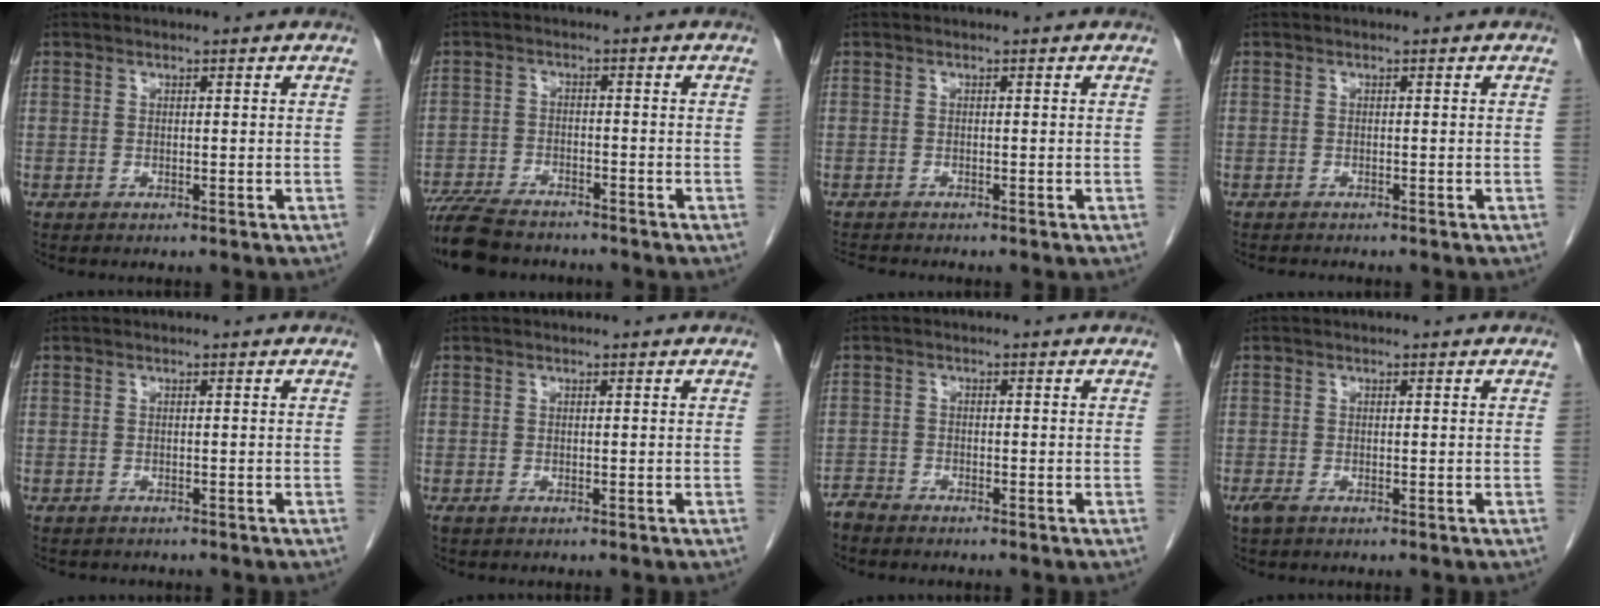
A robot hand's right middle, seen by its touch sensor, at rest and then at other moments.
{"total": 10.4, "force": [-9.0, 3.0, 4.2], "torque": [-0.077, -0.014, -0.145]}
{"total": 2.0, "force": [-1.9, 0.0, 0.4], "torque": [-0.007, -0.008, -0.033]}
{"total": 1.2, "force": [-1.2, 0.1, 0.3], "torque": [-0.007, -0.003, -0.016]}
{"total": 1.8, "force": [-1.6, 0.7, 0.3], "torque": [-0.011, -0.002, -0.021]}
{"total": 0.0}
{"total": 2.0, "force": [-2.0, 0.2, 0.0], "torque": [-0.002, -0.005, -0.039]}
{"total": 1.4, "force": [-0.8, 0.6, 1.0], "torque": [-0.025, -0.004, -0.013]}